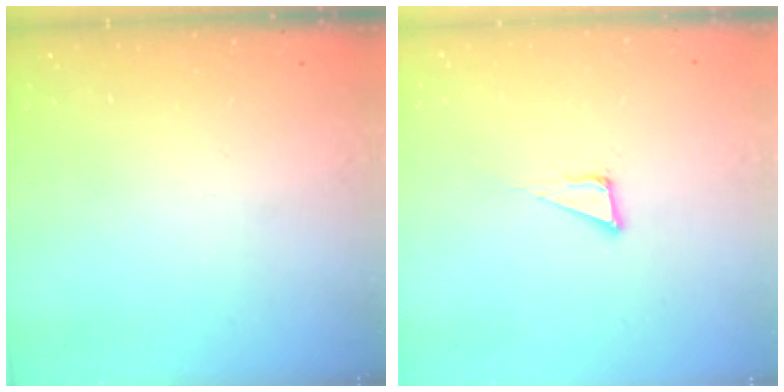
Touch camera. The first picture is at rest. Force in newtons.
{"total": 3.9, "press": 3.9, "slide": 0.2}